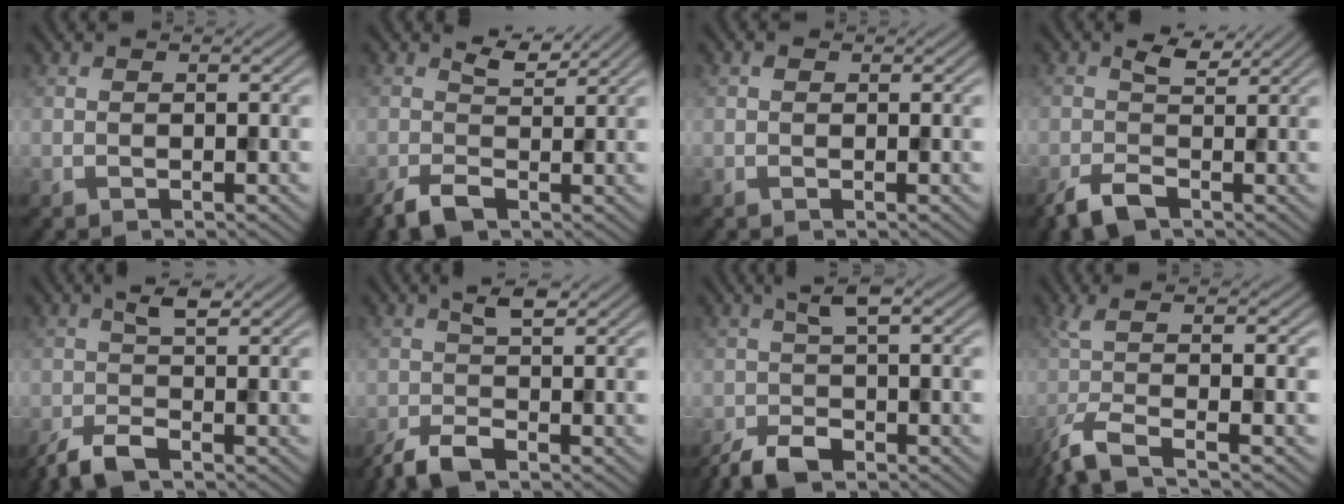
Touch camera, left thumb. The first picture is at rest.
{"total": 3.2, "force": [0.0, 1.7, 2.7], "torque": [-0.063, -0.006, 0.002]}
{"total": 0.5, "force": [0.1, 0.4, 0.2], "torque": [-0.001, -0.002, 0.000]}
{"total": 4.1, "force": [-1.0, 2.1, 3.3], "torque": [-0.071, -0.002, -0.023]}
{"total": 3.6, "force": [-1.7, 0.9, 3.0], "torque": [-0.064, 0.002, -0.039]}
{"total": 3.5, "force": [-1.5, 1.0, 3.0], "torque": [-0.062, 0.001, -0.035]}
{"total": 4.5, "force": [-2.1, 1.5, 3.6], "torque": [-0.075, -0.002, -0.049]}
{"total": 6.6, "force": [-2.8, 1.5, 5.8], "torque": [-0.105, -0.009, -0.071]}